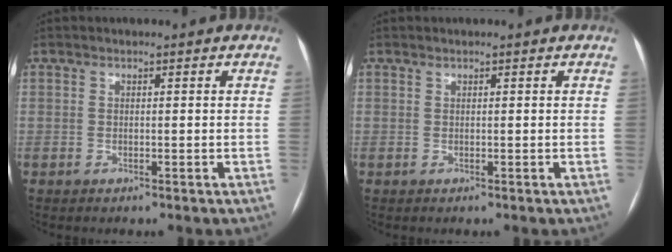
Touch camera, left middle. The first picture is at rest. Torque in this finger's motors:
{"motor_torque": [0.24, -0.29, 0.12, 0.02]}